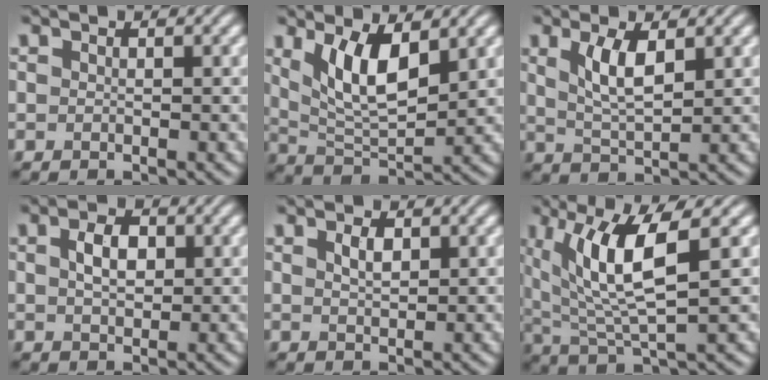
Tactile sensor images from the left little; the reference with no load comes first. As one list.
[{"total": 6.0, "force": [2.3, 2.4, 4.9], "torque": [-0.101, -0.010, 0.048]}, {"total": 3.8, "force": [1.5, 1.3, 3.3], "torque": [-0.070, -0.002, 0.031]}, {"total": 2.9, "force": [0.7, 1.8, 2.2], "torque": [-0.046, 0.004, 0.013]}, {"total": 1.7, "force": [0.8, 0.8, 1.2], "torque": [-0.026, 0.002, 0.018]}, {"total": 8.2, "force": [2.8, 2.1, 7.4], "torque": [-0.148, -0.006, 0.055]}]